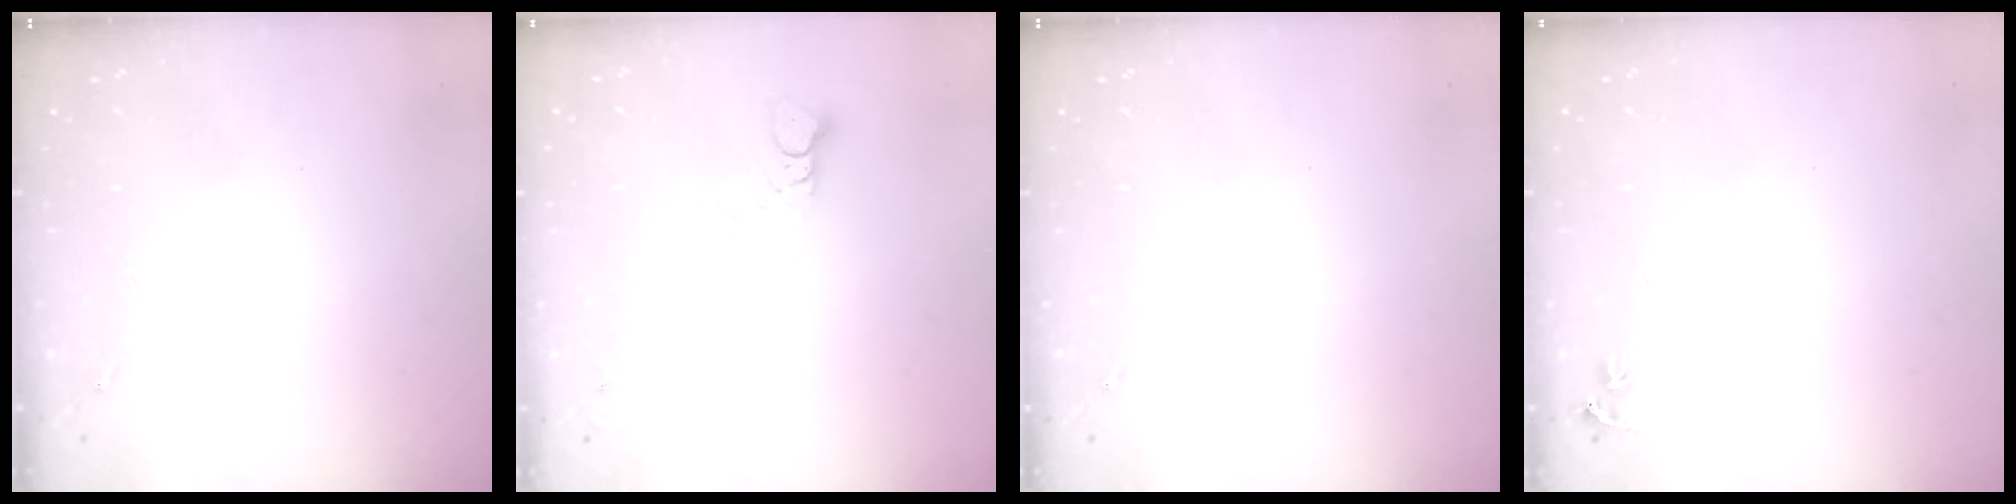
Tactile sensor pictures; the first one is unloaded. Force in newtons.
{"total": 3.0, "press": 3.0, "slide": 0.3}
{"total": 0.0}
{"total": 2.7, "press": 2.7, "slide": 0.3}